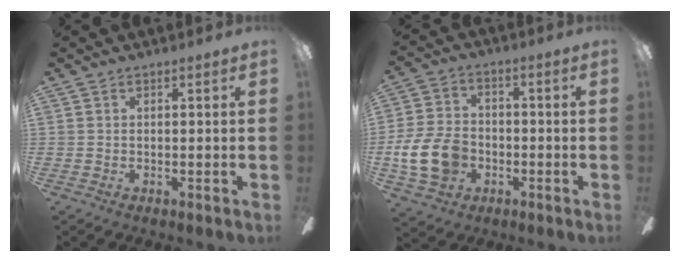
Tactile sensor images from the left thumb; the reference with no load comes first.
{"total": 13.0, "force": [-3.4, 9.6, 8.1], "torque": [-0.190, 0.027, -0.060]}